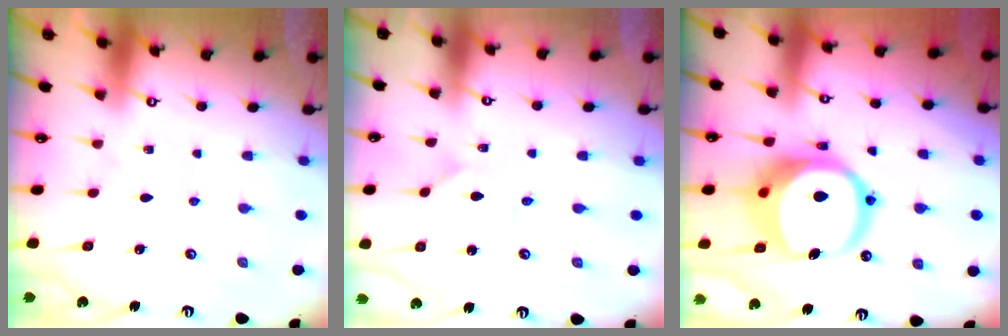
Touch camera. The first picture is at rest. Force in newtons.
{"total": 1.2, "press": 1.2, "slide": 0.1}
{"total": 14.9, "press": 14.8, "slide": 1.9}